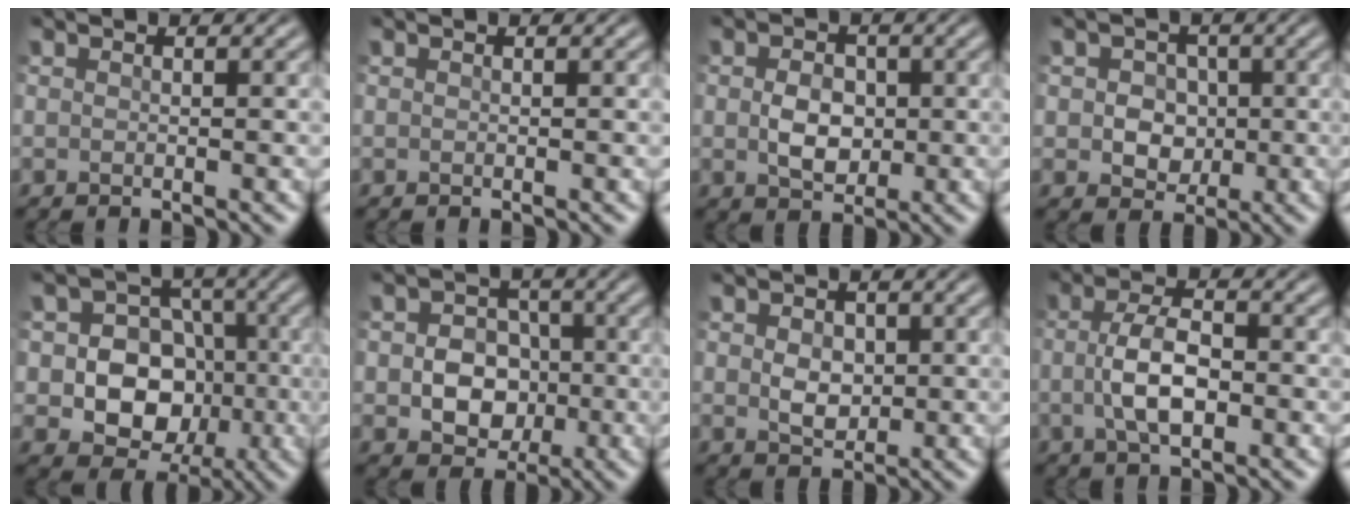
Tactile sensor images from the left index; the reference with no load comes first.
{"total": 0.0}
{"total": 3.5, "force": [-0.1, 2.5, 2.4], "torque": [-0.049, -0.004, -0.003]}
{"total": 3.6, "force": [0.1, 3.0, 2.0], "torque": [-0.023, 0.001, -0.013]}
{"total": 8.4, "force": [-1.0, 7.2, 4.2], "torque": [-0.049, 0.006, -0.035]}
{"total": 5.3, "force": [-0.7, 4.4, 3.0], "torque": [-0.032, -0.004, -0.026]}
{"total": 2.6, "force": [0.2, 1.9, 1.7], "torque": [-0.034, -0.003, 0.005]}
{"total": 4.4, "force": [-0.5, 1.9, 3.9], "torque": [-0.083, 0.001, -0.013]}